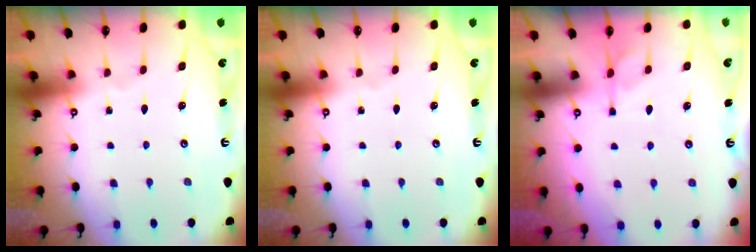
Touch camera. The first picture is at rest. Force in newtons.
{"total": 0.0}
{"total": 4.5, "press": 4.4, "slide": 1.2}